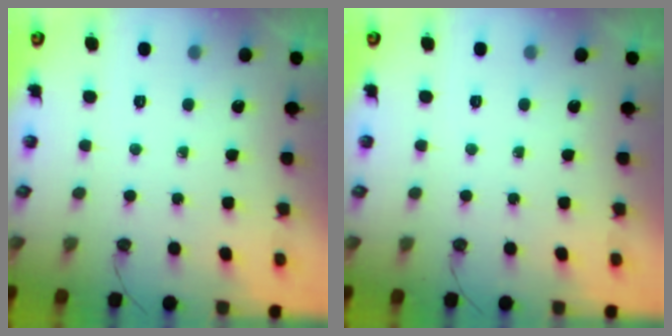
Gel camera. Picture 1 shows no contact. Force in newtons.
{"total": 0.0}